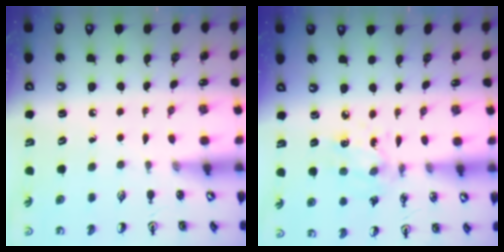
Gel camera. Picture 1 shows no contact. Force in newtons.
{"total": 3.7, "press": 3.4, "slide": 1.4}